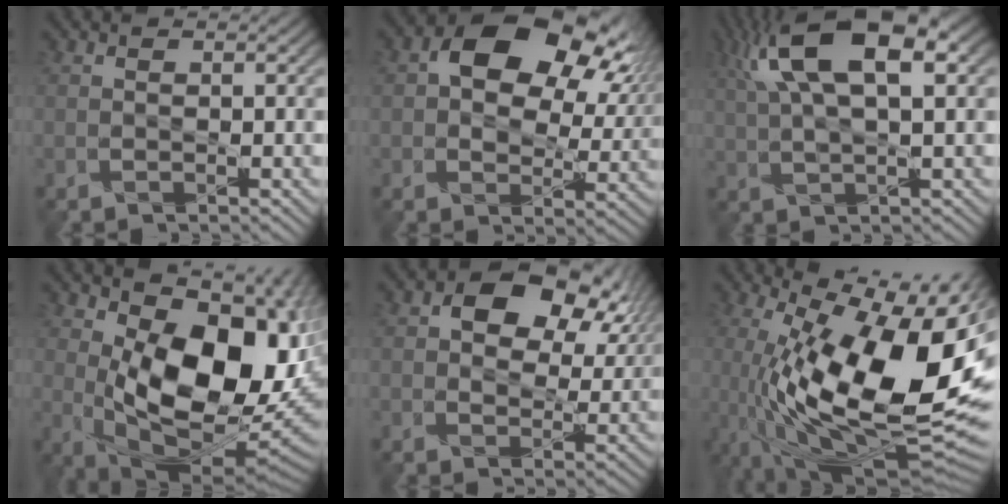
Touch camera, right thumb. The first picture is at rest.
{"total": 14.0, "force": [5.6, 9.0, 9.0], "torque": [-0.149, 0.002, 0.096]}
{"total": 13.2, "force": [5.6, 4.9, 10.9], "torque": [-0.217, 0.016, 0.097]}
{"total": 18.1, "force": [2.1, 10.6, 14.5], "torque": [-0.212, -0.020, 0.045]}
{"total": 11.2, "force": [5.1, 7.1, 7.0], "torque": [-0.110, 0.007, 0.081]}
{"total": 20.0, "force": [-1.7, 7.8, 18.3], "torque": [-0.301, -0.029, -0.030]}